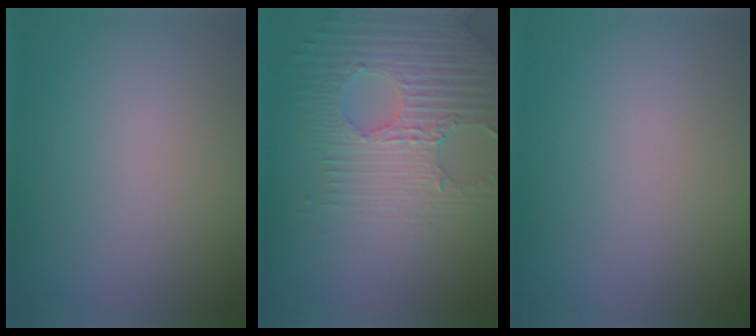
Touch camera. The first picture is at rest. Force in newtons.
{"total": 4.8, "press": 4.3, "slide": 2.2}
{"total": 0.0}